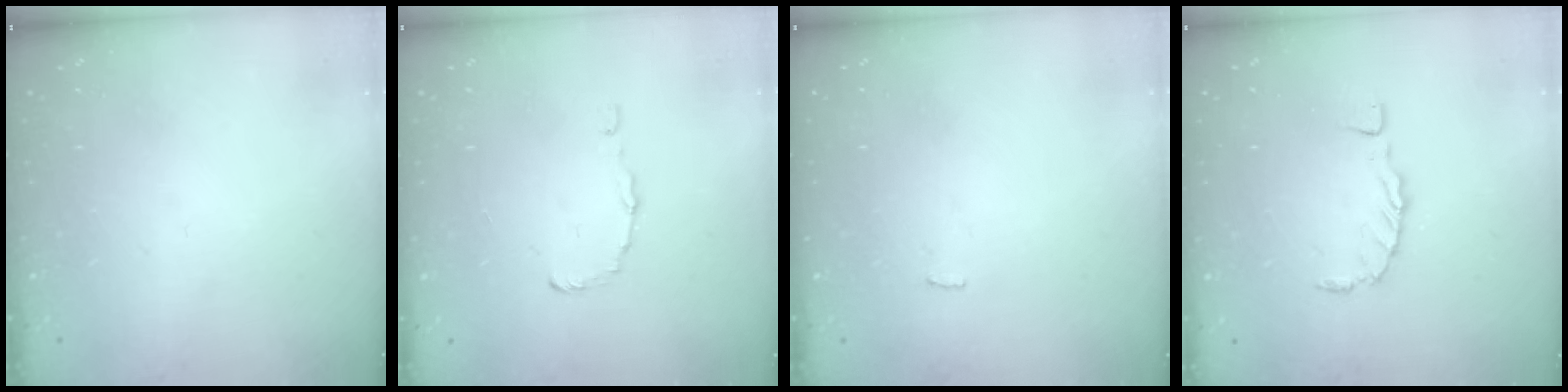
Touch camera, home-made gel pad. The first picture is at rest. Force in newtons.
{"total": 1.0, "press": 1.0, "slide": 0.0}
{"total": 2.3, "press": 2.3, "slide": 0.2}
{"total": 0.0}